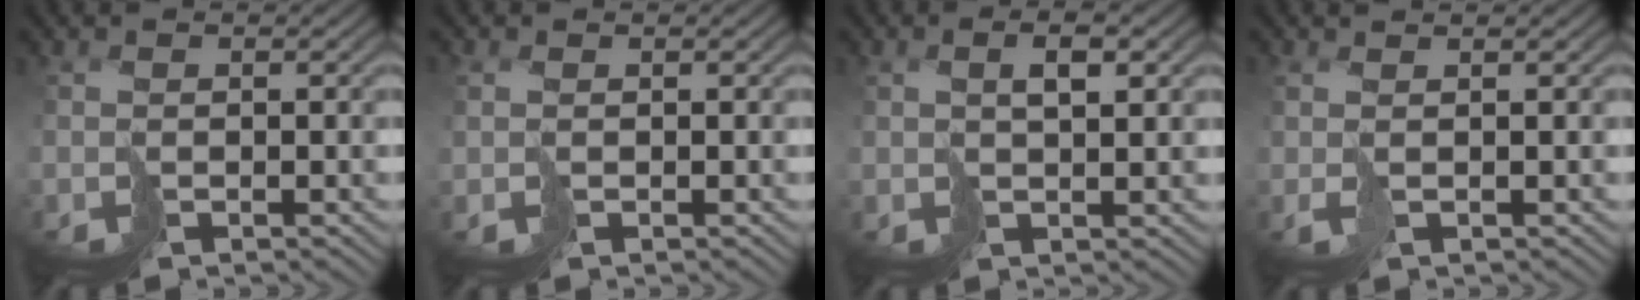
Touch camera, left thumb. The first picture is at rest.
{"total": 0.7, "force": [0.1, 0.5, 0.5], "torque": [-0.016, -0.004, 0.003]}
{"total": 2.8, "force": [1.3, 0.7, 2.4], "torque": [-0.044, 0.006, 0.025]}
{"total": 2.2, "force": [0.5, 0.6, 2.0], "torque": [-0.039, 0.006, 0.005]}